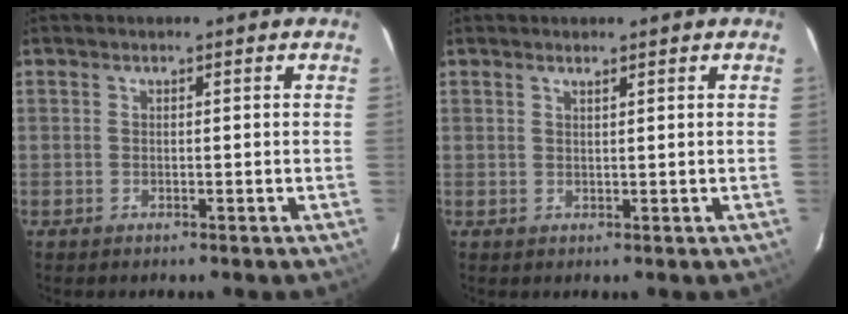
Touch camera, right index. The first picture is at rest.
{"total": 0.9, "force": [0.8, -0.2, 0.4], "torque": [-0.007, 0.000, 0.013]}